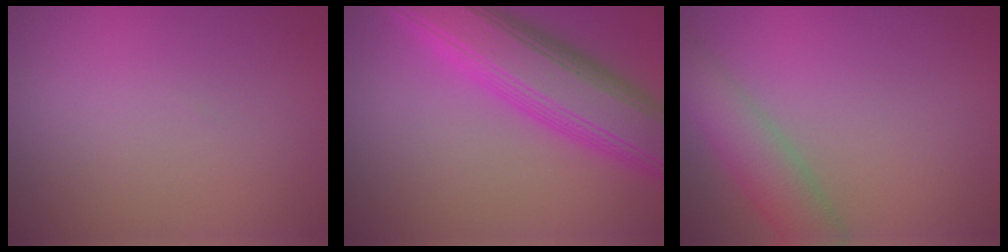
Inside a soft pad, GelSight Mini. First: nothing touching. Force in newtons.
{"total": 8.7, "press": 8.7, "slide": 0.2}
{"total": 4.3, "press": 4.3, "slide": 0.3}